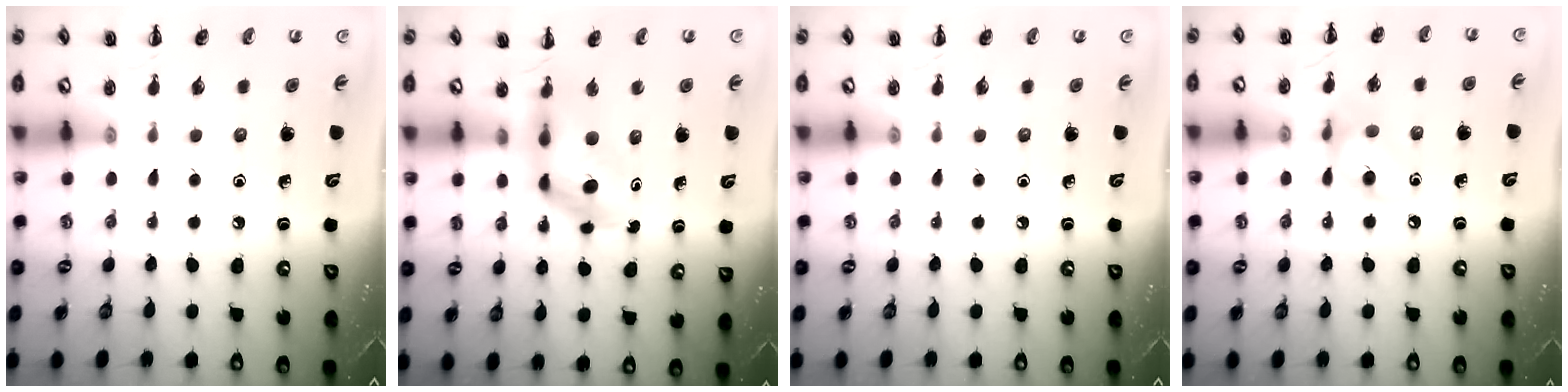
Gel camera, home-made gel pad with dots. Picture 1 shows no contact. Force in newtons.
{"total": 5.5, "press": 5.4, "slide": 1.0}
{"total": 0.0}
{"total": 10.1, "press": 10.0, "slide": 1.5}